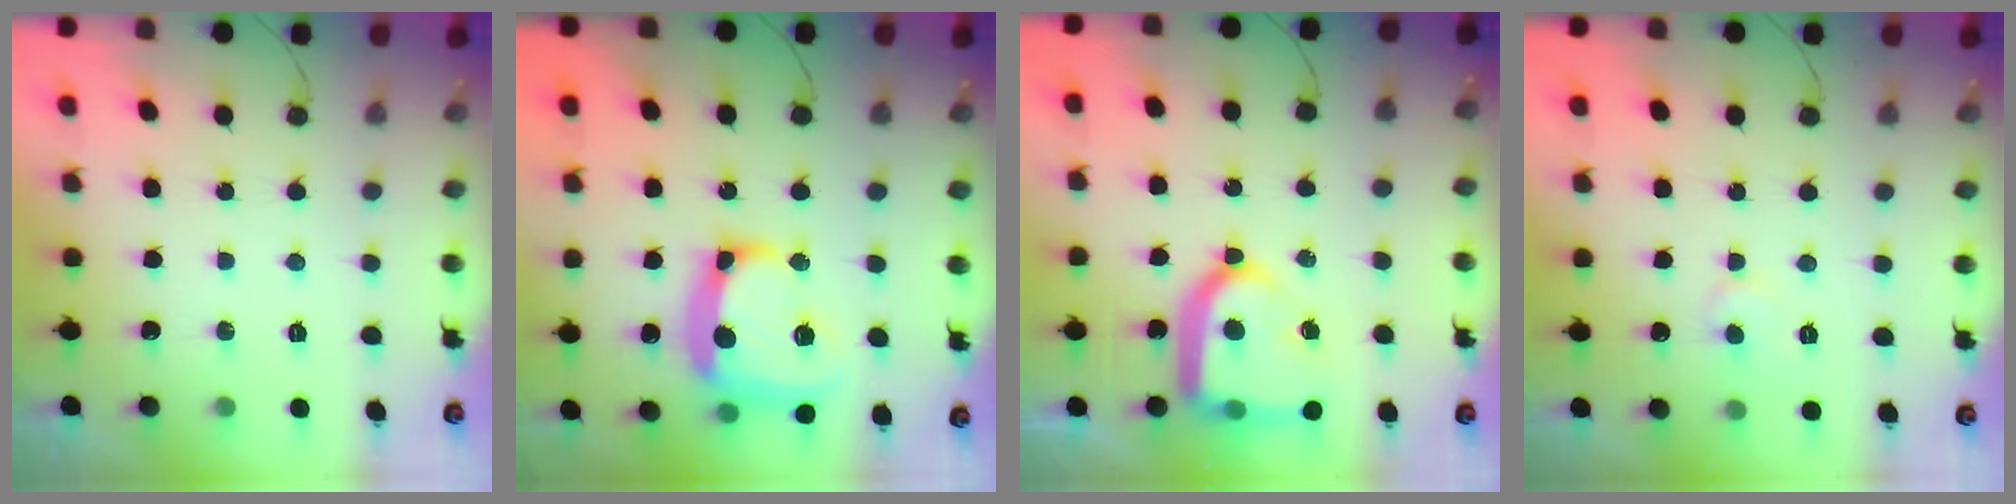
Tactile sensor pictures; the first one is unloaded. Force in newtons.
{"total": 18.5, "press": 18.5, "slide": 1.3}
{"total": 17.7, "press": 17.6, "slide": 1.4}
{"total": 5.6, "press": 5.6, "slide": 0.4}